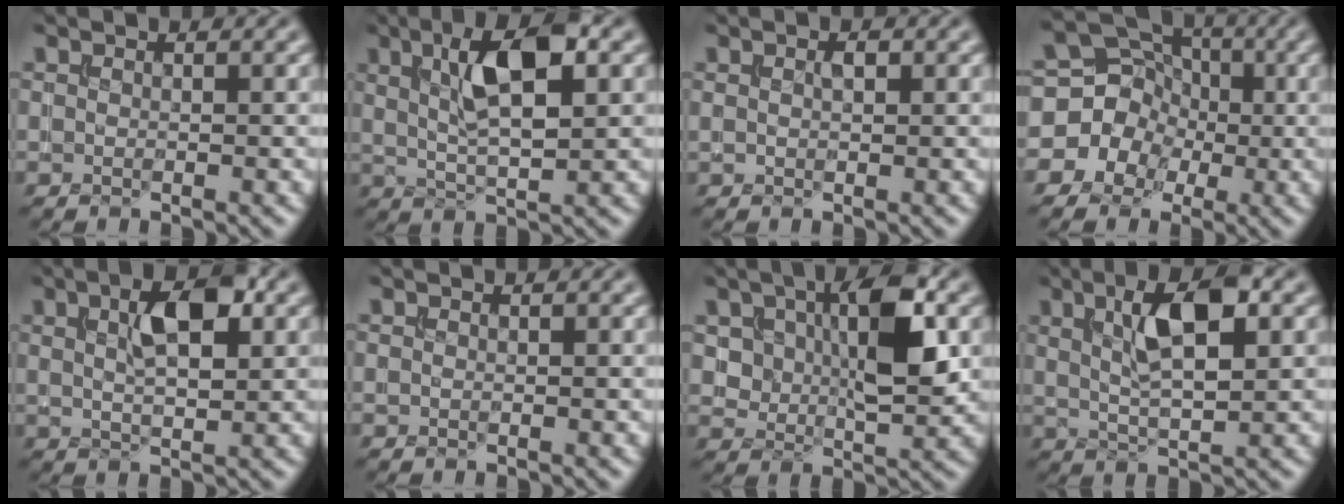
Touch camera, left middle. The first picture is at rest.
{"total": 7.2, "force": [2.4, 2.4, 6.3], "torque": [-0.110, 0.006, 0.040]}
{"total": 1.1, "force": [0.4, 0.6, 0.9], "torque": [-0.017, 0.002, 0.007]}
{"total": 9.1, "force": [-0.9, 8.4, 3.2], "torque": [-0.055, 0.037, -0.059]}
{"total": 5.3, "force": [1.9, 2.1, 4.5], "torque": [-0.078, 0.009, 0.031]}
{"total": 0.0}
{"total": 8.0, "force": [2.0, 4.1, 6.6], "torque": [-0.112, 0.005, 0.034]}
{"total": 6.5, "force": [2.3, 2.2, 5.7], "torque": [-0.100, 0.005, 0.037]}